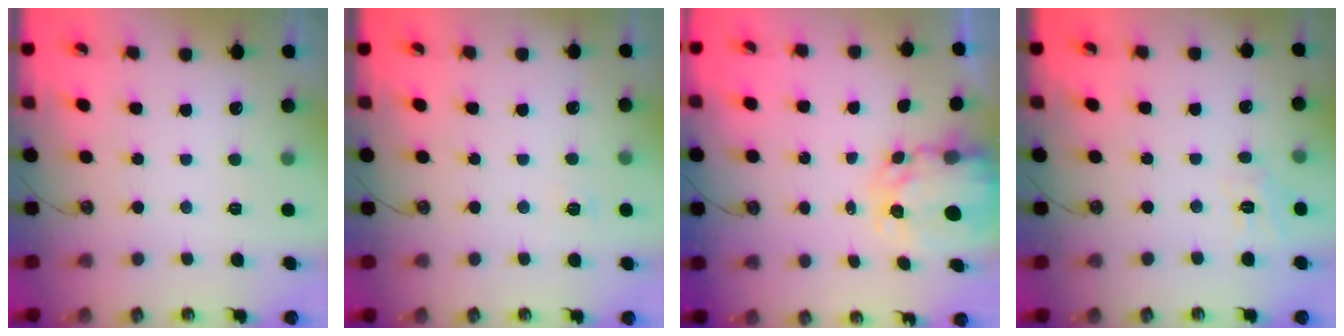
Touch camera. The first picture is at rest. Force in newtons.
{"total": 2.6, "press": 2.6, "slide": 0.2}
{"total": 6.1, "press": 6.1, "slide": 0.5}
{"total": 5.9, "press": 5.9, "slide": 0.4}